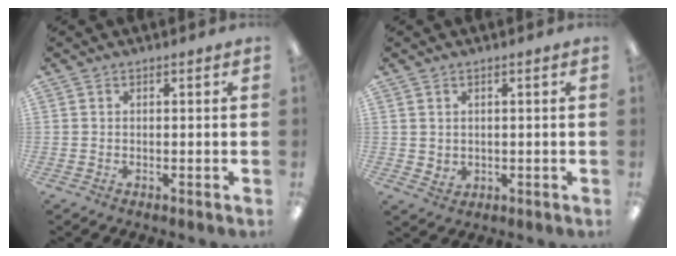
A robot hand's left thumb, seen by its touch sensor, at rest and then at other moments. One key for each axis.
{"total": 2.2, "fx": 1.5, "fy": 1.6, "fz": 0.2, "tx": 0.000, "ty": -0.006, "tz": 0.026}